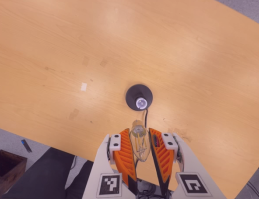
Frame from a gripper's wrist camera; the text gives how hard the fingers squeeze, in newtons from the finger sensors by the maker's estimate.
{"total": 13.7, "left": 15.2, "right": 12.2}